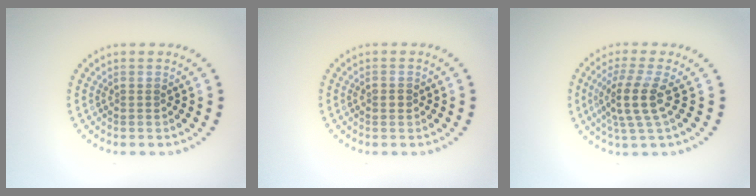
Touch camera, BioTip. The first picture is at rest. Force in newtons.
{"total": 1.3, "press": 1.3, "slide": 0.1}
{"total": 3.7, "press": 2.7, "slide": 2.5}